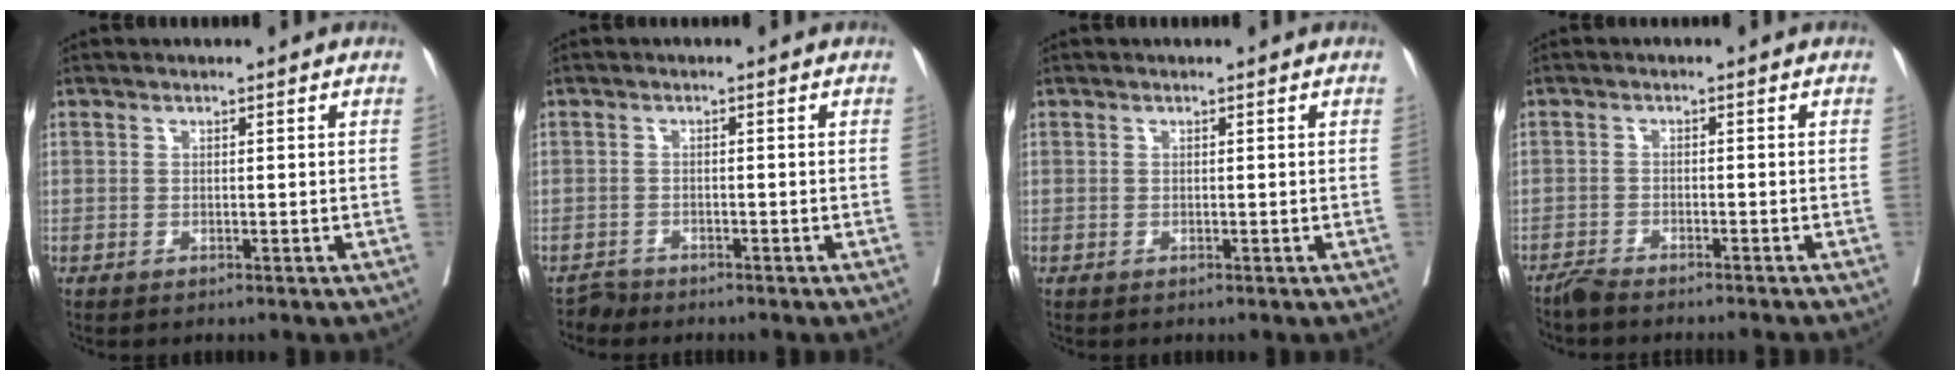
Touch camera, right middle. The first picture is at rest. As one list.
[{"total": 1.4, "force": [-1.3, 0.1, -0.5], "torque": [0.013, -0.004, -0.024]}, {"total": 0.0}, {"total": 3.9, "force": [-3.8, -0.4, 0.9], "torque": [-0.006, -0.009, -0.060]}]